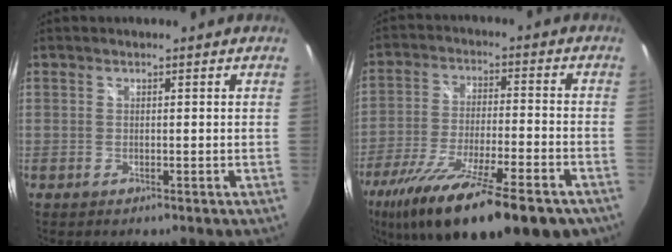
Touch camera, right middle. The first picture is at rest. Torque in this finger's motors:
{"motor_torque": [1.43, -0.71, 0.45, 0.21]}